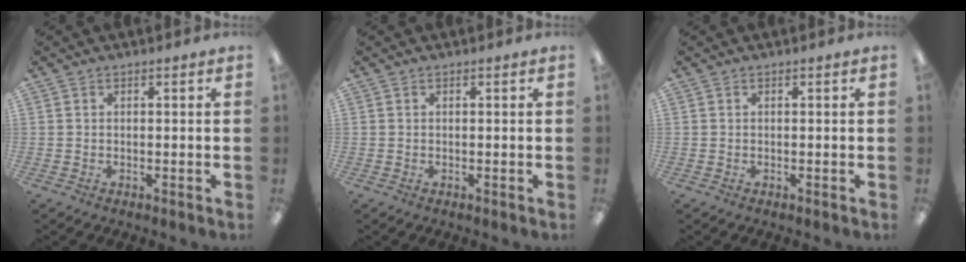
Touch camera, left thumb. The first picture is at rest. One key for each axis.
{"total": 0.0}
{"total": 0.0}